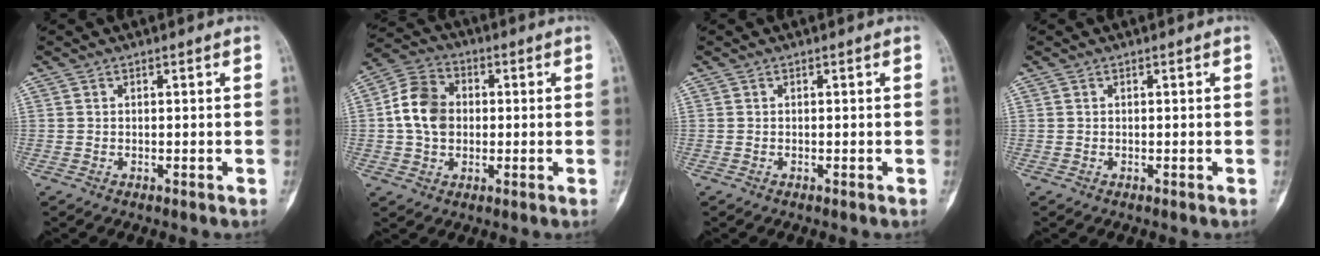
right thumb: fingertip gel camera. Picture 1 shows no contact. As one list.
[{"total": 10.0, "force": [0.3, 7.9, 6.1], "torque": [-0.098, 0.020, -0.002]}, {"total": 0.0}, {"total": 0.0}]